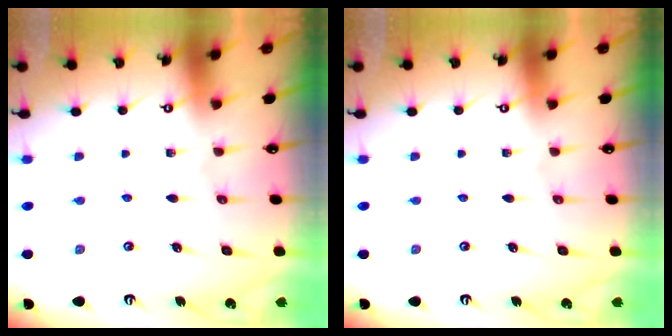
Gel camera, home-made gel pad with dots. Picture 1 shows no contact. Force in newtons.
{"total": 0.0}